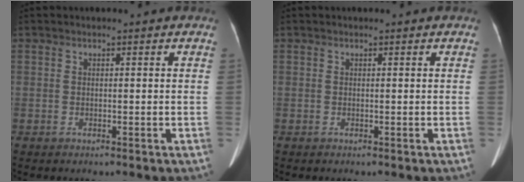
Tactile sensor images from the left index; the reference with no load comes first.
{"total": 0.0}